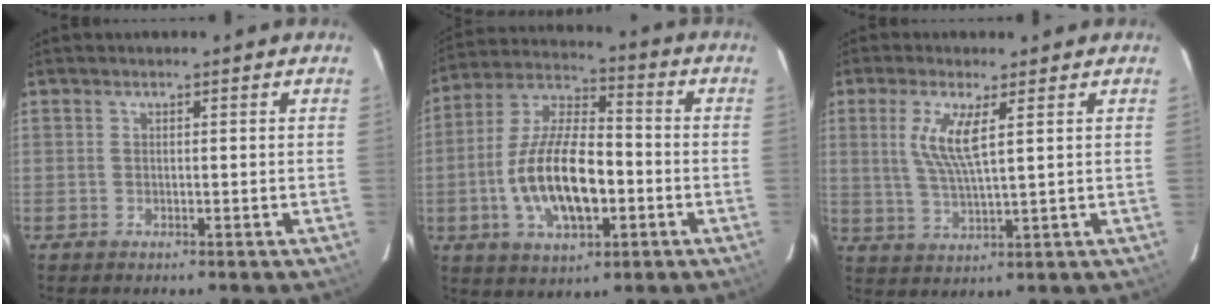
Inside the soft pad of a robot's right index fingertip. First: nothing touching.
{"total": 17.2, "force": [-4.2, 7.6, 14.9], "torque": [-0.295, 0.003, -0.074]}
{"total": 7.0, "force": [2.3, 1.0, 6.5], "torque": [-0.138, -0.006, 0.049]}